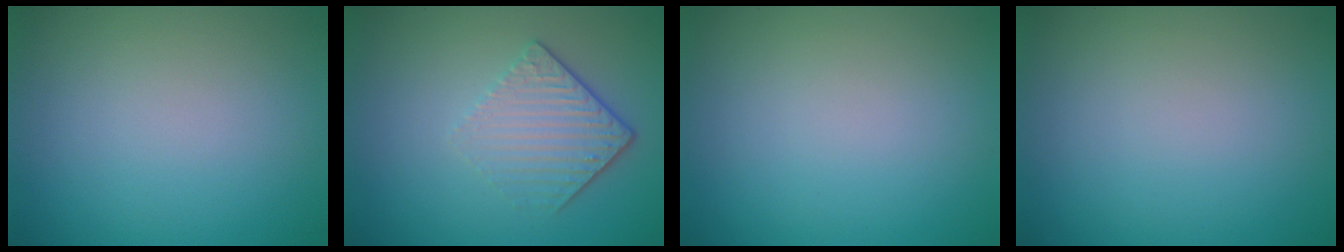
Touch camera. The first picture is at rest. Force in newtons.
{"total": 4.3, "press": 2.8, "slide": 3.3}
{"total": 0.0}
{"total": 0.0}